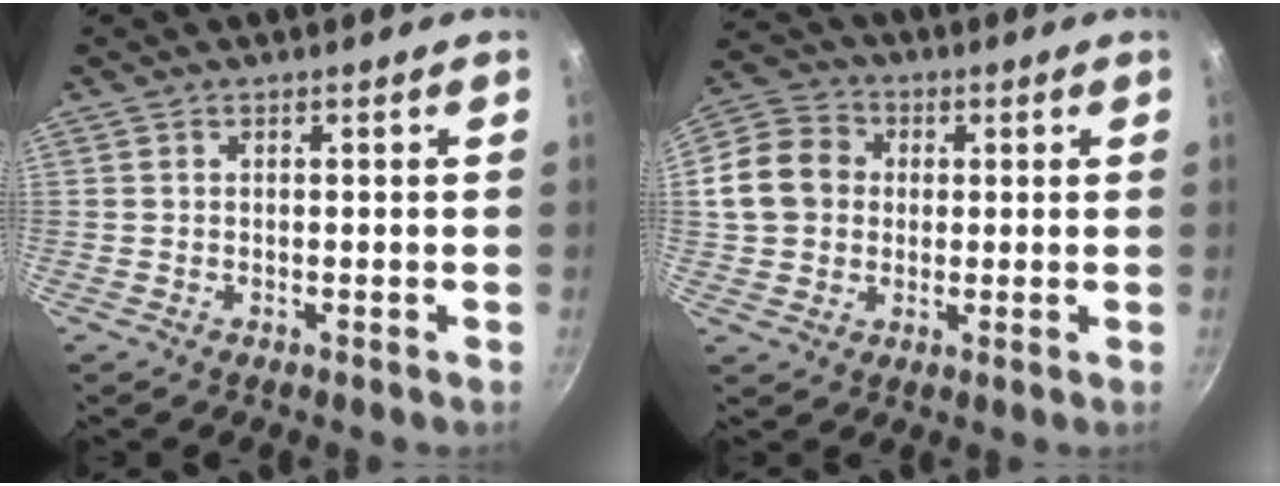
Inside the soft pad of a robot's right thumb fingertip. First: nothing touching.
{"total": 11.2, "force": [1.3, 9.6, 5.6], "torque": [-0.077, 0.017, 0.010]}